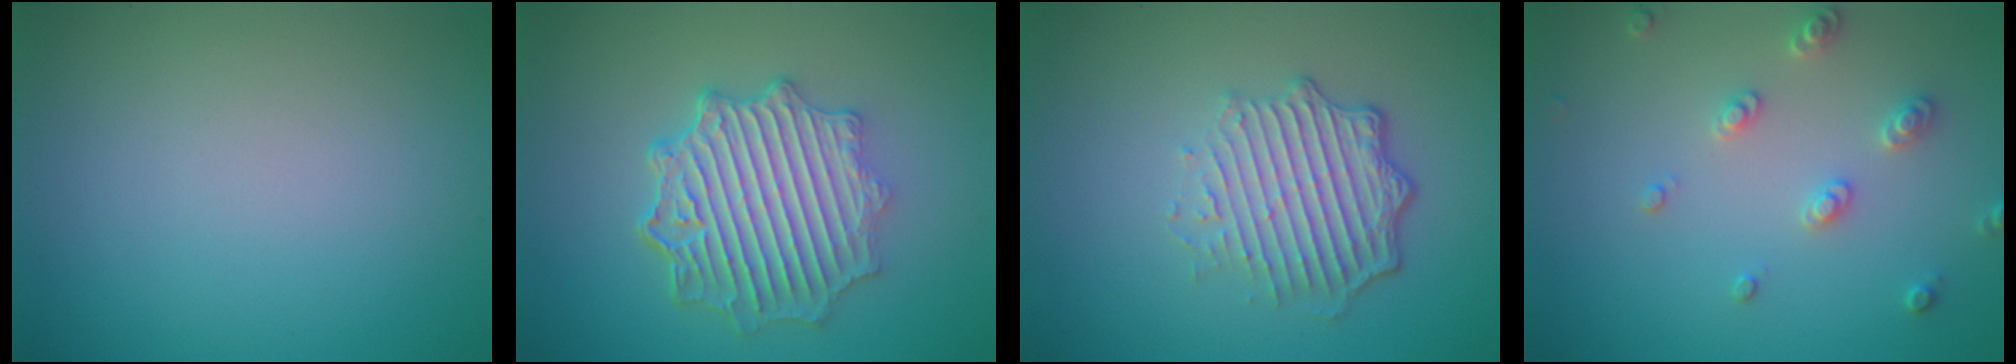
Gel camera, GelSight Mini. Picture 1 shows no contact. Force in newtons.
{"total": 6.4, "press": 5.3, "slide": 3.6}
{"total": 5.0, "press": 3.5, "slide": 3.5}
{"total": 2.5, "press": 2.4, "slide": 0.7}